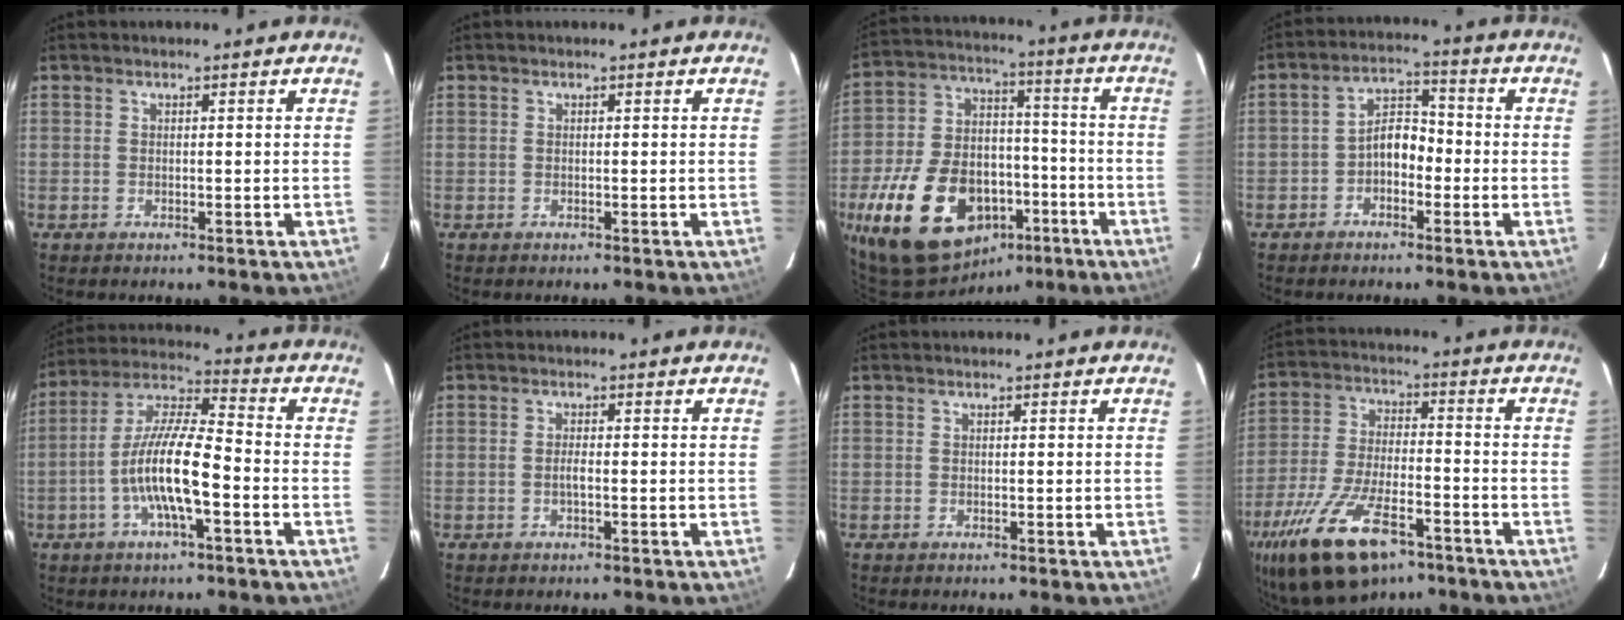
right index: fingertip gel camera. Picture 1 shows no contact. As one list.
[{"total": 0.0}, {"total": 23.1, "force": [-11.6, 14.2, 14.0], "torque": [-0.299, 0.017, -0.168]}, {"total": 5.3, "force": [-2.1, 3.4, 3.4], "torque": [-0.059, 0.022, -0.037]}, {"total": 12.3, "force": [-4.2, 2.4, 11.3], "torque": [-0.230, 0.002, -0.083]}, {"total": 1.0, "force": [-0.4, 0.1, 0.9], "torque": [-0.020, 0.000, -0.008]}, {"total": 0.0}, {"total": 20.5, "force": [-12.9, 8.9, 13.2], "torque": [-0.281, -0.034, -0.222]}]